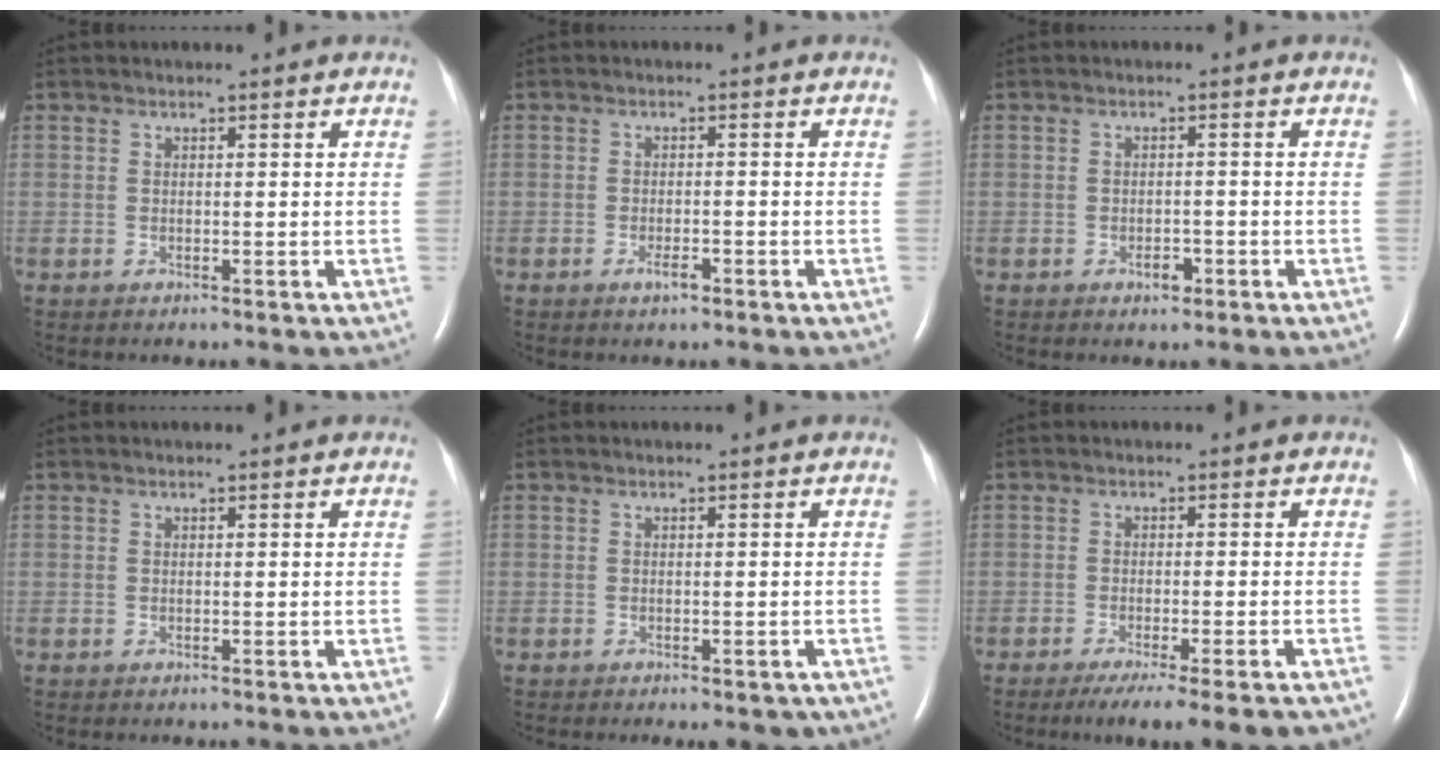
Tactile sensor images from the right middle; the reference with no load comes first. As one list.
[{"total": 1.8, "force": [-1.1, 0.5, 1.3], "torque": [-0.027, -0.001, -0.016]}, {"total": 1.8, "force": [-1.1, 1.0, 1.1], "torque": [-0.018, 0.002, -0.011]}, {"total": 0.0}, {"total": 2.9, "force": [-2.0, 1.3, 1.8], "torque": [-0.019, -0.006, -0.018]}, {"total": 9.8, "force": [-7.6, 0.3, 6.2], "torque": [-0.073, -0.020, -0.110]}]